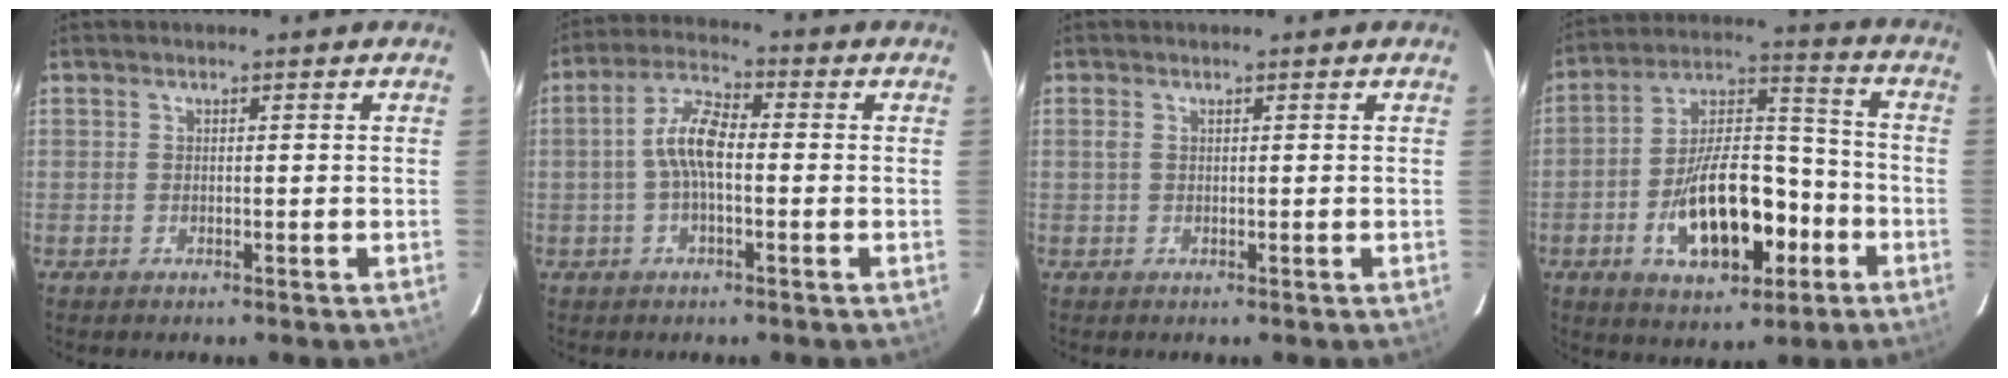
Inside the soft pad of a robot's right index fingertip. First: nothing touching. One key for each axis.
{"total": 6.9, "fx": -0.8, "fy": 2.5, "fz": 6.4, "tx": -0.134, "ty": 0.020, "tz": -0.019}
{"total": 0.7, "fx": 0.3, "fy": 0.4, "fz": 0.6, "tx": -0.014, "ty": 0.002, "tz": 0.004}
{"total": 17.9, "fx": -6.6, "fy": 8.9, "fz": 14.0, "tx": -0.252, "ty": 0.025, "tz": -0.094}